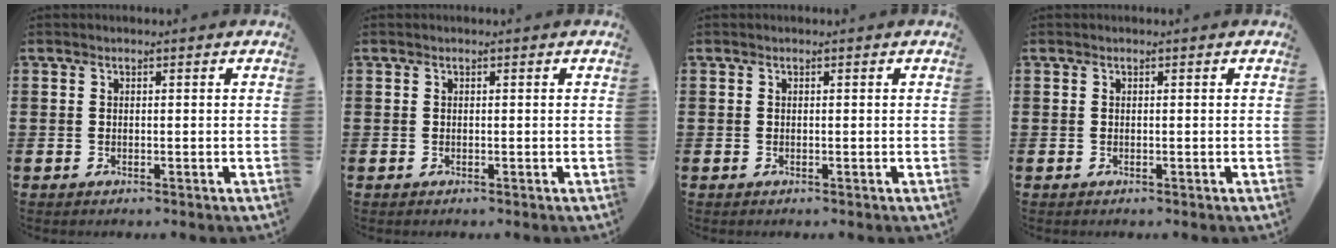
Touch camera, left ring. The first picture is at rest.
{"total": 0.0}
{"total": 0.0}
{"total": 0.0}